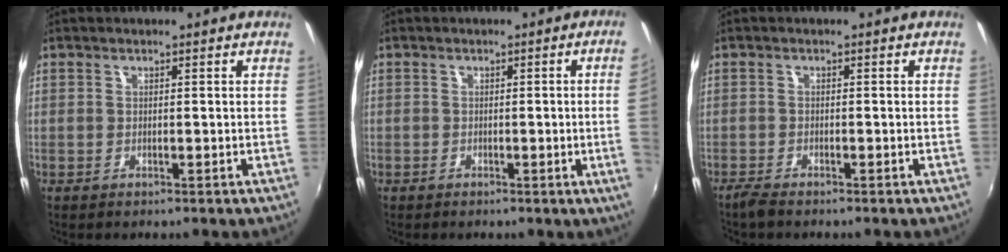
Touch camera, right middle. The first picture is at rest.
{"total": 3.7, "force": [-0.1, -1.7, 3.2], "torque": [-0.054, -0.010, 0.006]}
{"total": 2.1, "force": [-1.9, 0.1, 0.9], "torque": [-0.027, -0.006, -0.038]}